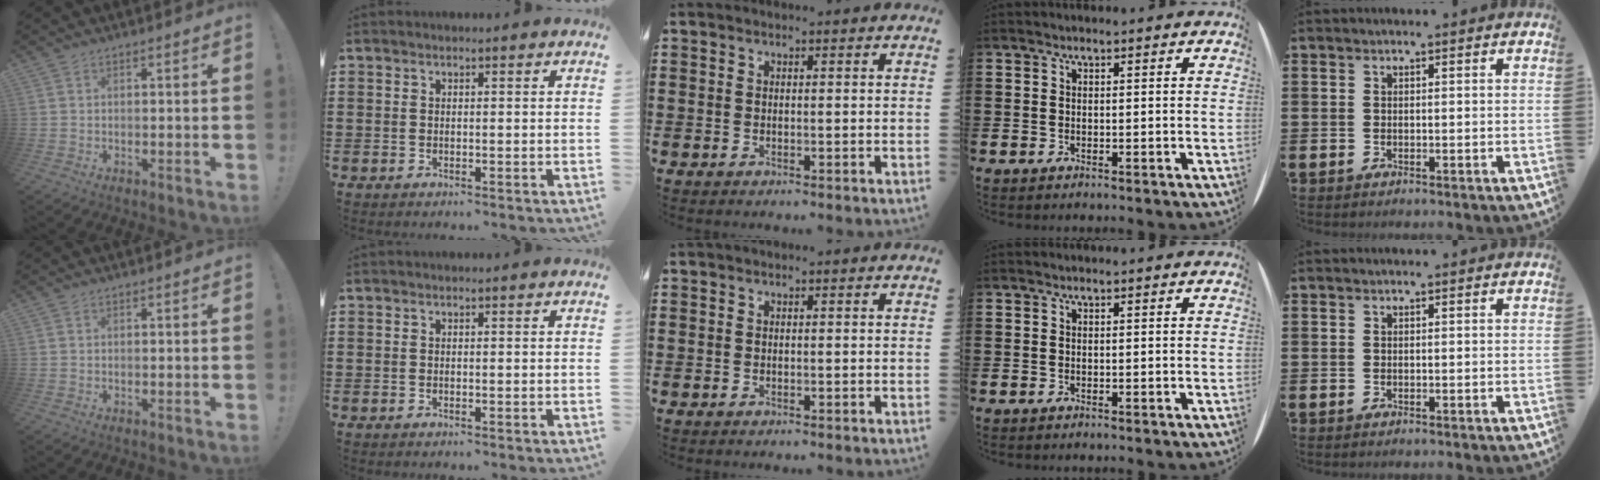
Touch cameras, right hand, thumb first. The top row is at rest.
{}